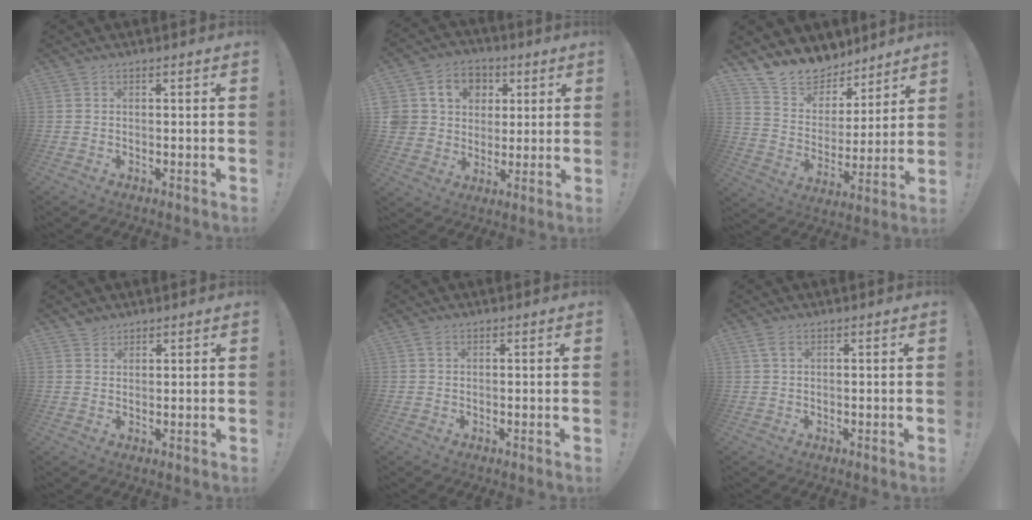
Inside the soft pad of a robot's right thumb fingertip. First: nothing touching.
{"total": 11.3, "force": [3.1, 10.2, 3.6], "torque": [-0.052, -0.011, 0.073]}
{"total": 12.3, "force": [10.6, 6.1, 1.5], "torque": [-0.038, -0.092, 0.196]}
{"total": 2.7, "force": [2.2, 1.4, 0.5], "torque": [-0.013, -0.009, 0.043]}
{"total": 0.9, "force": [0.5, 0.5, 0.6], "torque": [-0.006, 0.000, 0.007]}
{"total": 2.2, "force": [1.0, 1.0, 1.7], "torque": [-0.036, 0.005, 0.018]}